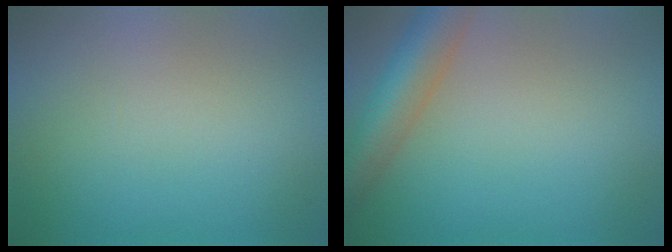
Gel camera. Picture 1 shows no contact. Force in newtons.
{"total": 5.8, "press": 5.8, "slide": 0.3}